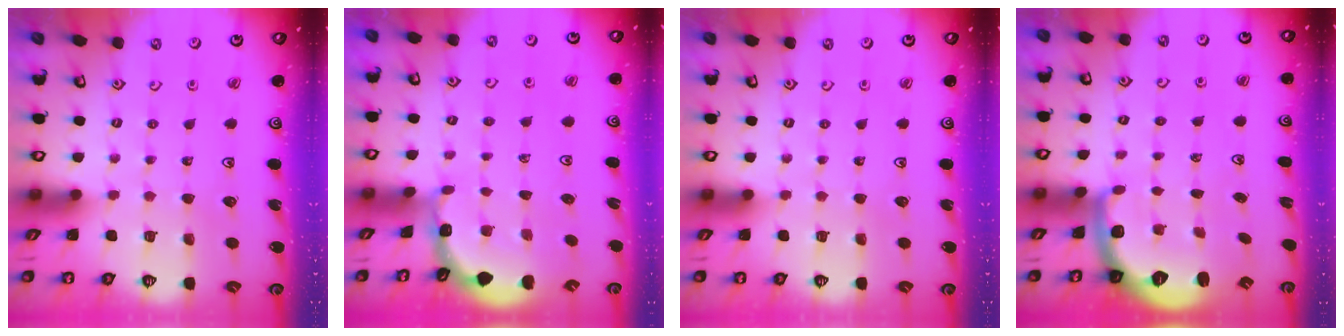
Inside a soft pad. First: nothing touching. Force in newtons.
{"total": 1.8, "press": 1.8, "slide": 0.3}
{"total": 0.0}
{"total": 1.9, "press": 1.8, "slide": 0.5}